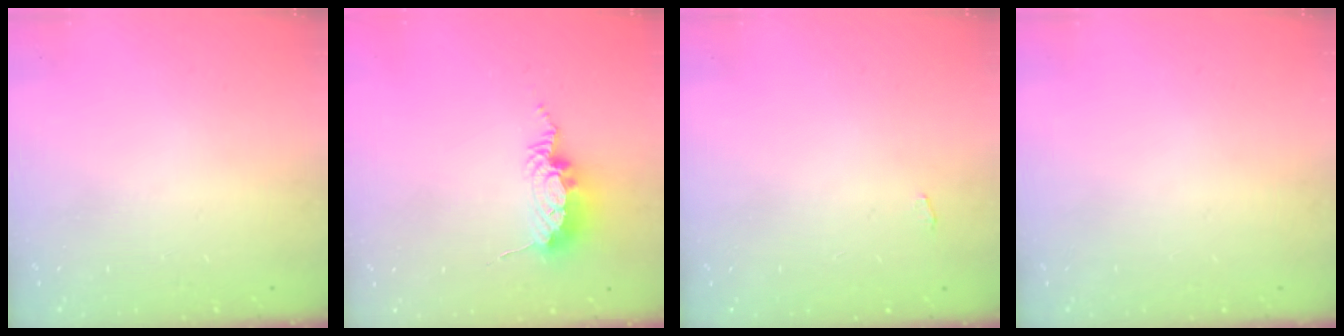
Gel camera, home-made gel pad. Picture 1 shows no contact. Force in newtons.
{"total": 9.2, "press": 9.2, "slide": 1.0}
{"total": 2.8, "press": 2.8, "slide": 0.3}
{"total": 0.0}